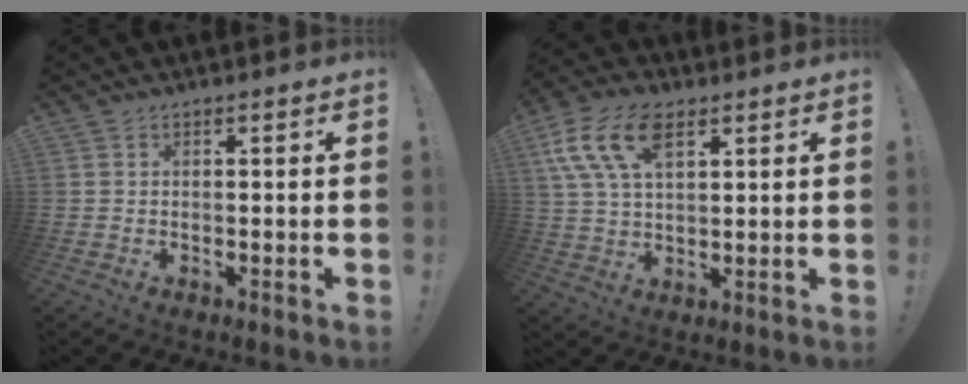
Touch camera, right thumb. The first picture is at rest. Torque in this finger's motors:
{"motor_torque": [-0.15, 0.58, 1.20, 0.46, 0.08]}